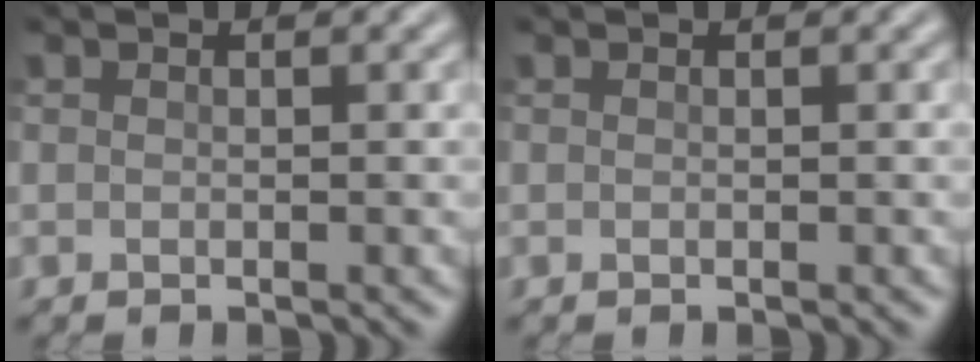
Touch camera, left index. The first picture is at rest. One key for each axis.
{"total": 0.0}